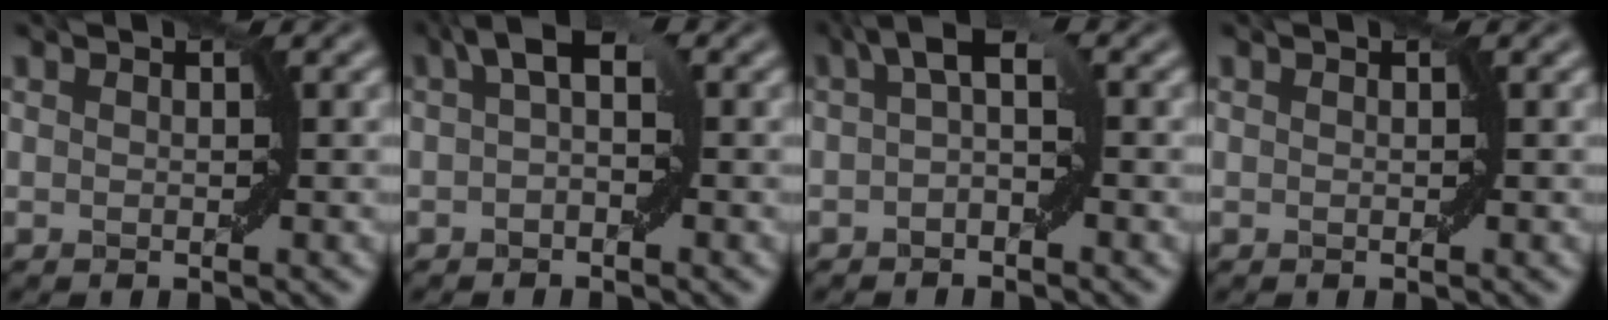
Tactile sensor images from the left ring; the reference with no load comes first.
{"total": 3.1, "force": [0.7, 1.3, 2.7], "torque": [-0.035, 0.013, 0.003]}
{"total": 3.2, "force": [0.4, 1.1, 3.0], "torque": [-0.040, 0.013, -0.003]}
{"total": 0.0}